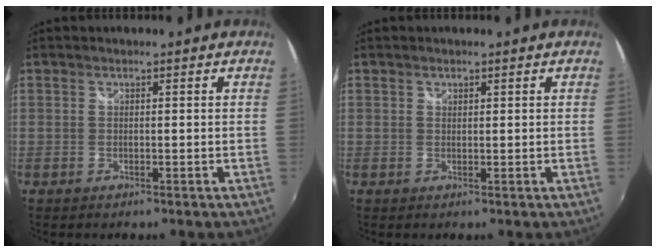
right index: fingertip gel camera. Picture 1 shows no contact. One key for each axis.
{"total": 0.6, "fx": 0.4, "fy": 0.4, "fz": 0.1, "tx": -0.001, "ty": 0.001, "tz": 0.005}